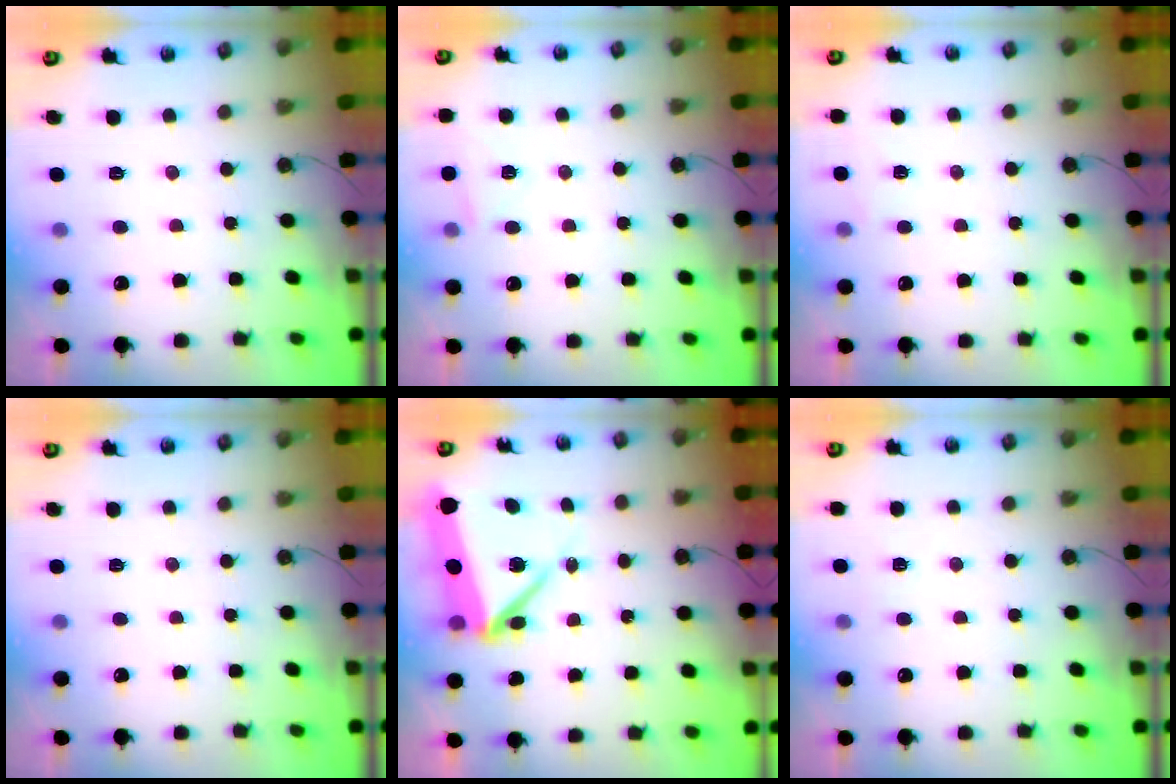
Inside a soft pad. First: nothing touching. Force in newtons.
{"total": 4.0, "press": 3.9, "slide": 0.4}
{"total": 3.1, "press": 2.4, "slide": 2.0}
{"total": 0.0}
{"total": 12.0, "press": 11.9, "slide": 1.6}
{"total": 3.0, "press": 3.0, "slide": 0.7}